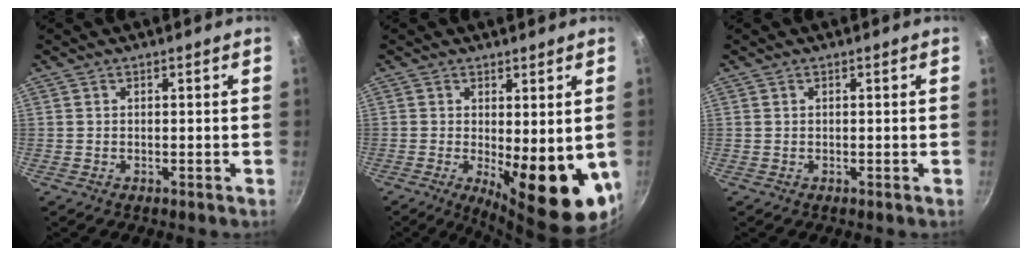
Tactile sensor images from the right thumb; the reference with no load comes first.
{"total": 14.5, "force": [-2.0, 5.3, 13.4], "torque": [-0.152, -0.025, -0.012]}
{"total": 0.0}